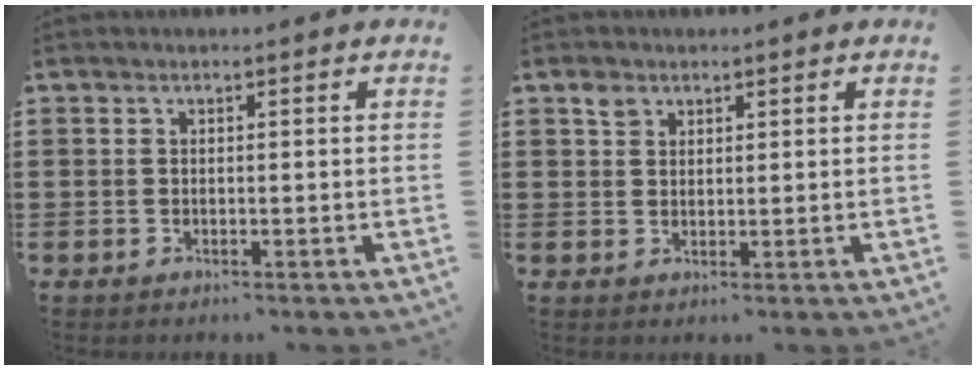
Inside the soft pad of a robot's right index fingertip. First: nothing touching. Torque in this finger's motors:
{"motor_torque": [0.01, -0.01, 0.00, 0.03]}